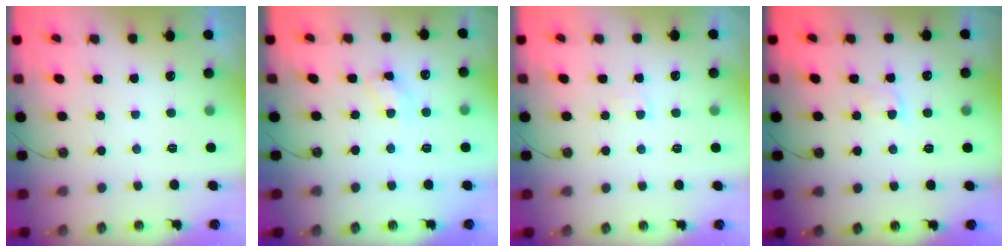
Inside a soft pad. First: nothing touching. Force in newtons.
{"total": 4.9, "press": 4.9, "slide": 0.3}
{"total": 3.0, "press": 3.0, "slide": 0.4}
{"total": 1.5, "press": 1.4, "slide": 0.3}